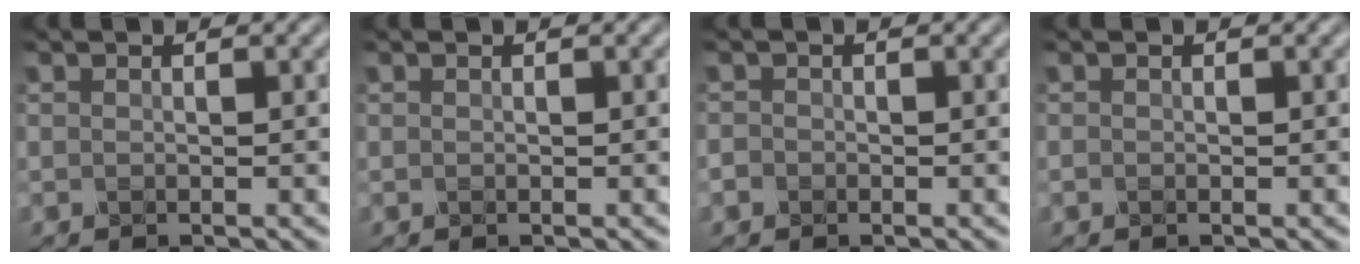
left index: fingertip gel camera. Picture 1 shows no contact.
{"total": 0.0}
{"total": 0.8, "force": [-0.4, 0.7, 0.1], "torque": [0.001, -0.003, -0.008]}
{"total": 0.0}